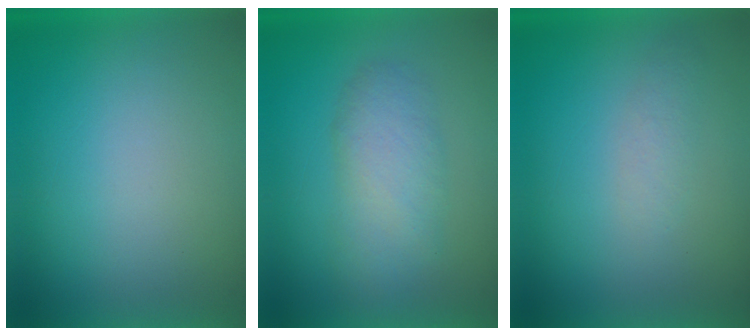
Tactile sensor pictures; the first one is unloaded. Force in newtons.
{"total": 4.5}
{"total": 1.9}